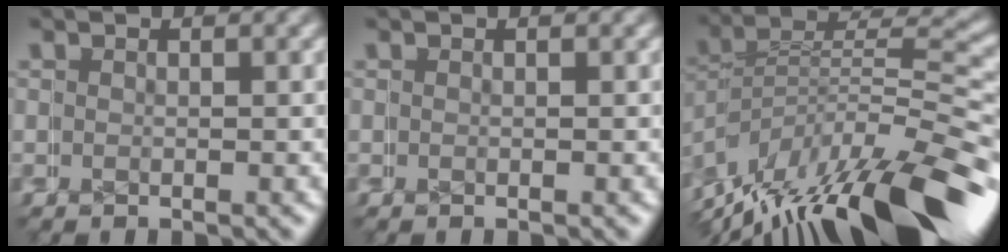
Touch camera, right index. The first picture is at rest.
{"total": 0.0}
{"total": 12.5, "force": [-6.1, 5.5, 9.4], "torque": [-0.165, -0.025, -0.075]}